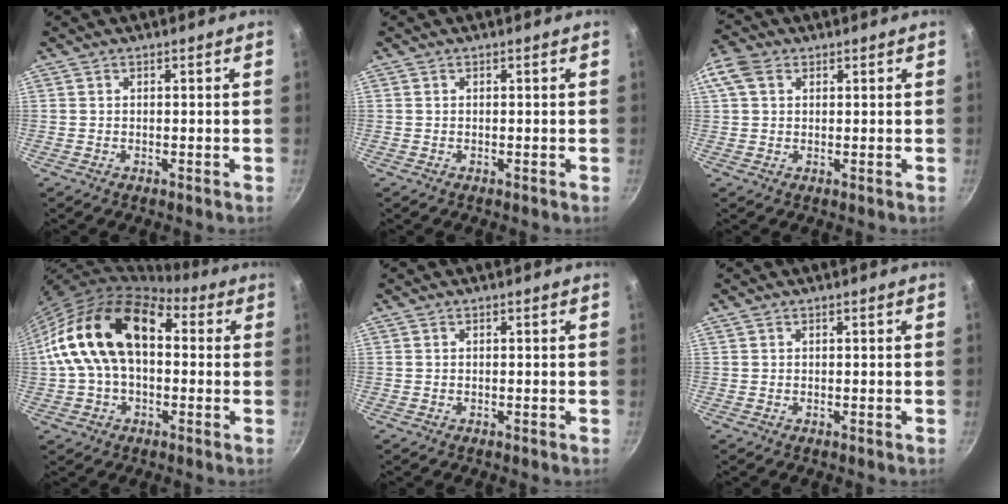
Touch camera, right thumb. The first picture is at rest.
{"total": 0.0}
{"total": 5.4, "force": [2.0, 3.9, 3.2], "torque": [-0.064, 0.011, 0.031]}
{"total": 19.2, "force": [2.1, 12.3, 14.6], "torque": [-0.241, 0.045, 0.023]}
{"total": 0.0}
{"total": 0.0}